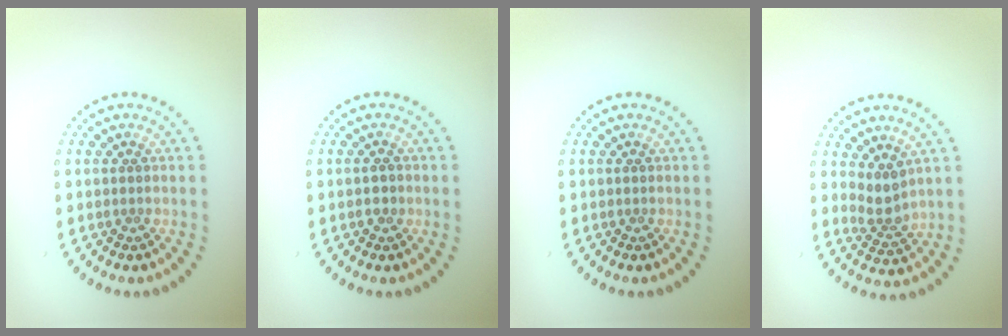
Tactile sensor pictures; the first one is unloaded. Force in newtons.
{"total": 0.9, "press": 0.9, "slide": 0.1}
{"total": 0.0}
{"total": 2.3, "press": 1.6, "slide": 1.7}